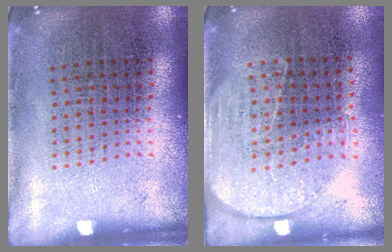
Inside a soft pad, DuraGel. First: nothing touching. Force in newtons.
{"total": 1.7, "press": 1.5, "slide": 0.9}